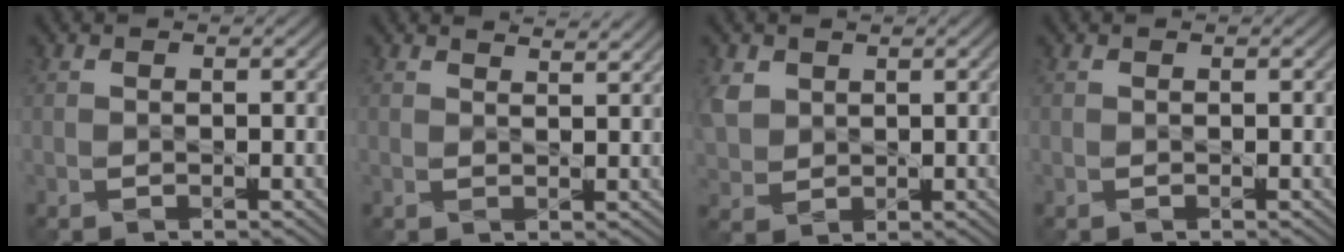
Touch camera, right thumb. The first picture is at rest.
{"total": 2.7, "force": [2.7, -0.2, 0.1], "torque": [-0.007, 0.006, 0.047]}
{"total": 3.1, "force": [2.0, 2.3, 0.8], "torque": [-0.037, 0.006, 0.042]}
{"total": 0.0}